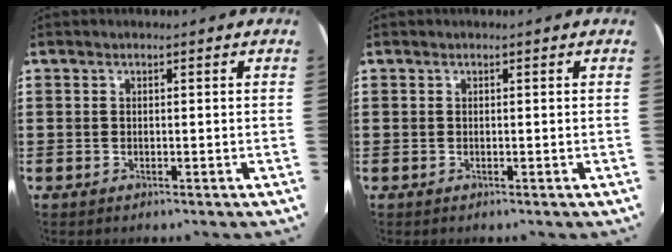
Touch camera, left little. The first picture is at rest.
{"total": 0.0}